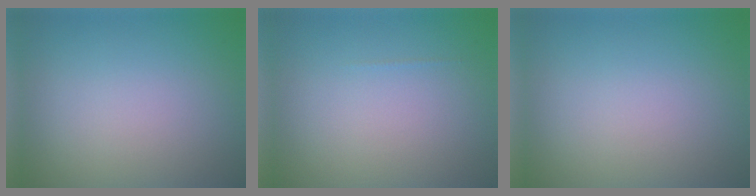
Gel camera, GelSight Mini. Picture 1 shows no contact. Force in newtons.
{"total": 0.0}
{"total": 0.0}